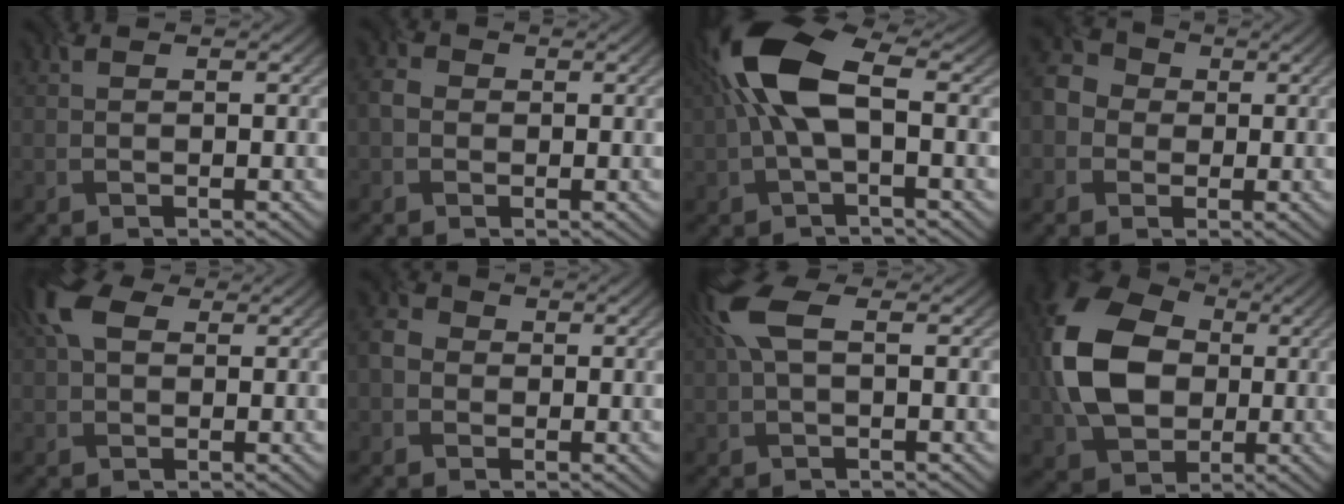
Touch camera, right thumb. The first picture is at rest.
{"total": 1.9, "force": [-0.4, 1.7, 0.6], "torque": [-0.014, 0.002, -0.018]}
{"total": 10.2, "force": [1.5, 4.4, 9.1], "torque": [-0.200, 0.018, 0.020]}
{"total": 4.8, "force": [-0.8, 4.5, 1.5], "torque": [-0.046, -0.003, -0.031]}
{"total": 5.3, "force": [1.9, 3.2, 3.7], "torque": [-0.087, 0.017, 0.027]}
{"total": 2.5, "force": [-0.8, 2.3, 0.6], "torque": [-0.020, 0.001, -0.026]}
{"total": 5.3, "force": [1.6, 2.1, 4.6], "torque": [-0.115, 0.010, 0.023]}
{"total": 13.4, "force": [0.5, 10.0, 8.9], "torque": [-0.218, -0.001, 0.010]}